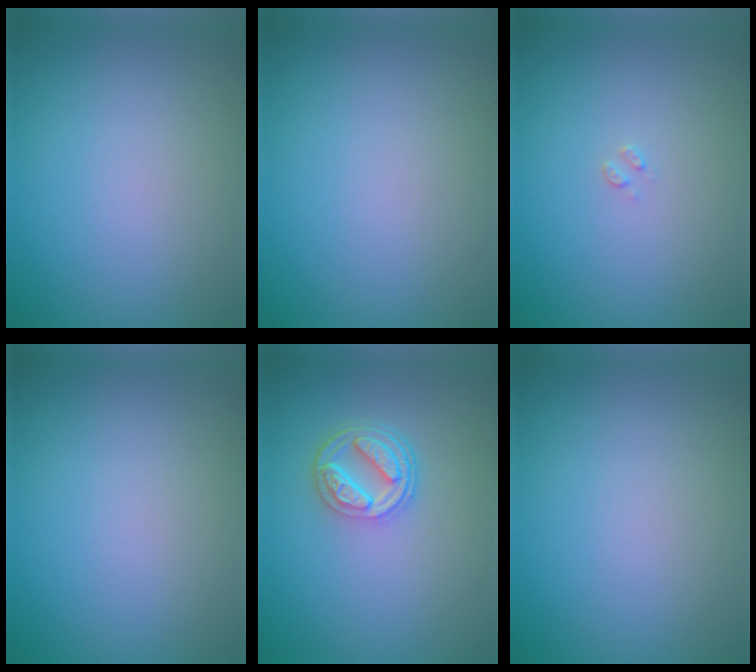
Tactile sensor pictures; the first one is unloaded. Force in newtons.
{"total": 0.0}
{"total": 0.6, "press": 0.6, "slide": 0.2}
{"total": 0.0}
{"total": 4.1, "press": 3.2, "slide": 2.7}
{"total": 0.0}